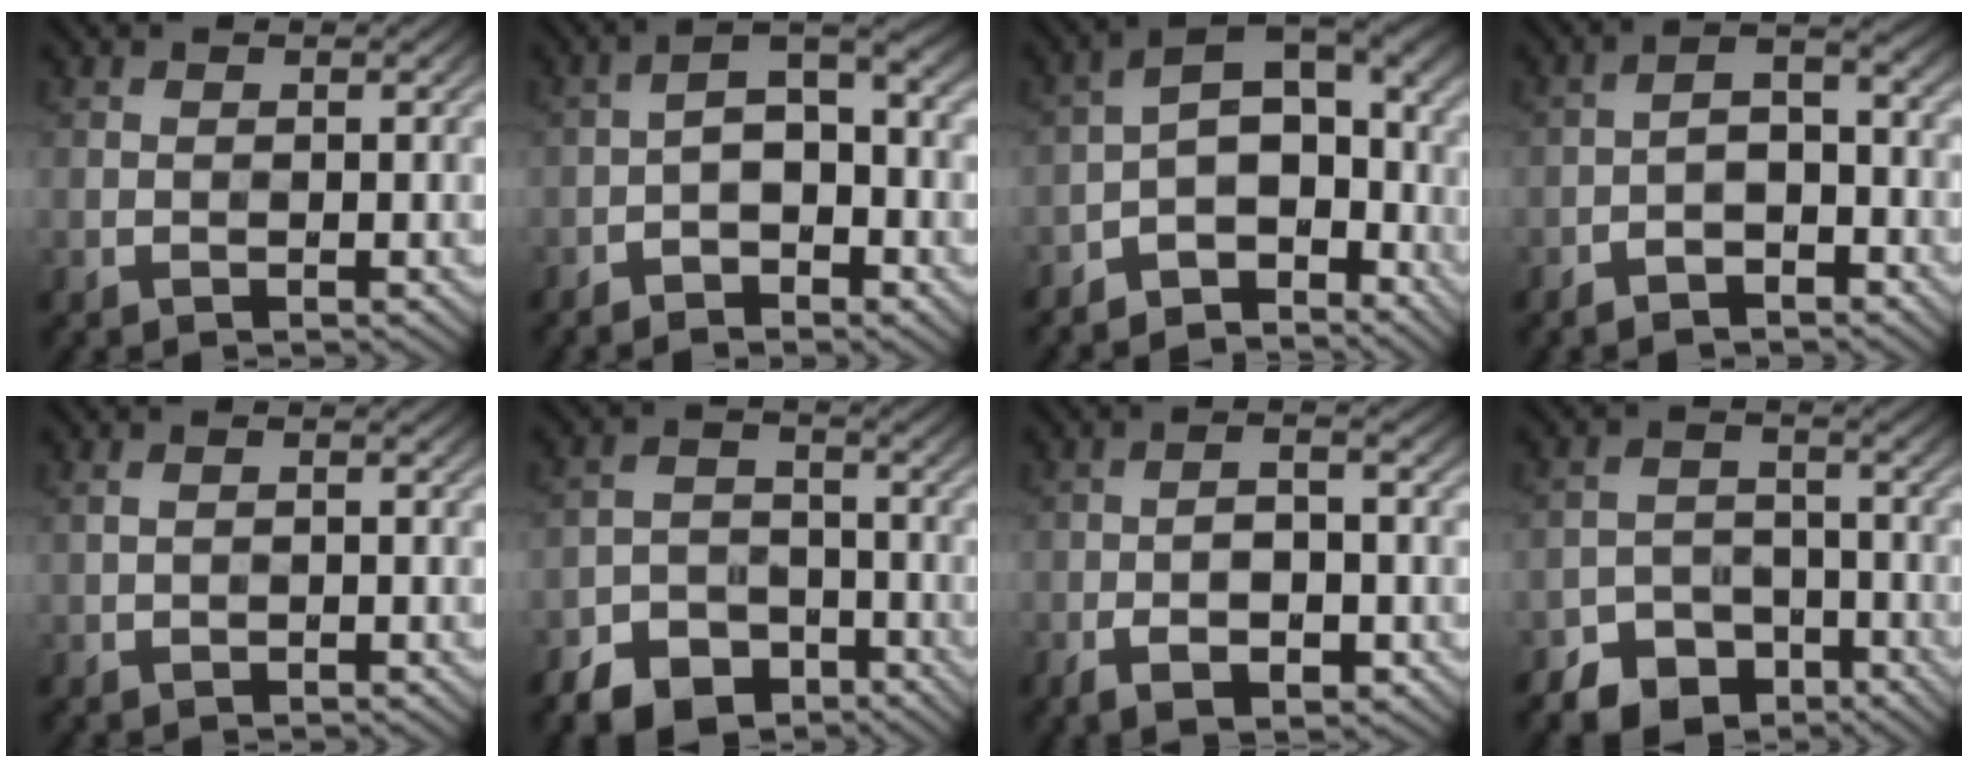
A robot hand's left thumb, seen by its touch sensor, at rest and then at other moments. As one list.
[{"total": 6.2, "force": [-2.3, 2.5, 5.2], "torque": [-0.086, 0.006, -0.042]}, {"total": 10.1, "force": [-6.2, 5.1, 6.2], "torque": [-0.092, -0.009, -0.107]}, {"total": 4.9, "force": [-3.0, 2.0, 3.4], "torque": [-0.054, 0.008, -0.054]}, {"total": 1.3, "force": [-0.2, 0.7, 1.1], "torque": [-0.026, 0.004, -0.002]}, {"total": 8.4, "force": [-5.9, 4.9, 3.5], "torque": [-0.073, -0.012, -0.109]}, {"total": 6.9, "force": [-2.6, 2.5, 5.9], "torque": [-0.111, -0.009, -0.039]}, {"total": 7.6, "force": [-5.7, 4.5, 2.5], "torque": [-0.041, -0.009, -0.094]}]